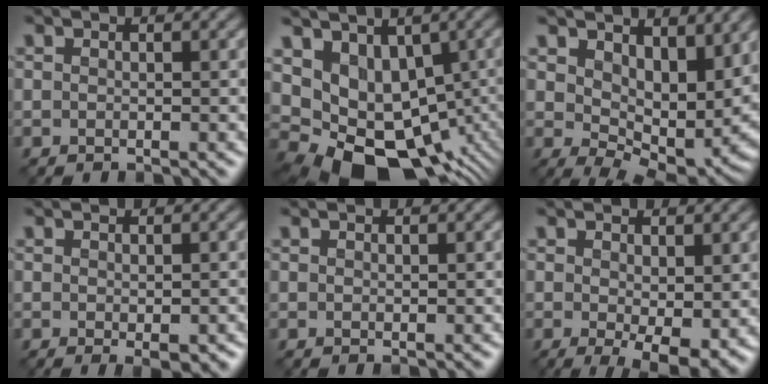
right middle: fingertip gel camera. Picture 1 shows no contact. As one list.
[{"total": 11.1, "force": [-1.1, 8.7, 6.9], "torque": [-0.106, -0.018, 0.008]}, {"total": 7.7, "force": [2.4, 4.5, 5.7], "torque": [-0.102, -0.025, 0.050]}, {"total": 2.0, "force": [-0.8, 0.8, 1.7], "torque": [-0.025, -0.010, -0.005]}, {"total": 0.0}, {"total": 4.6, "force": [-0.8, 1.9, 4.2], "torque": [-0.066, -0.014, -0.008]}]